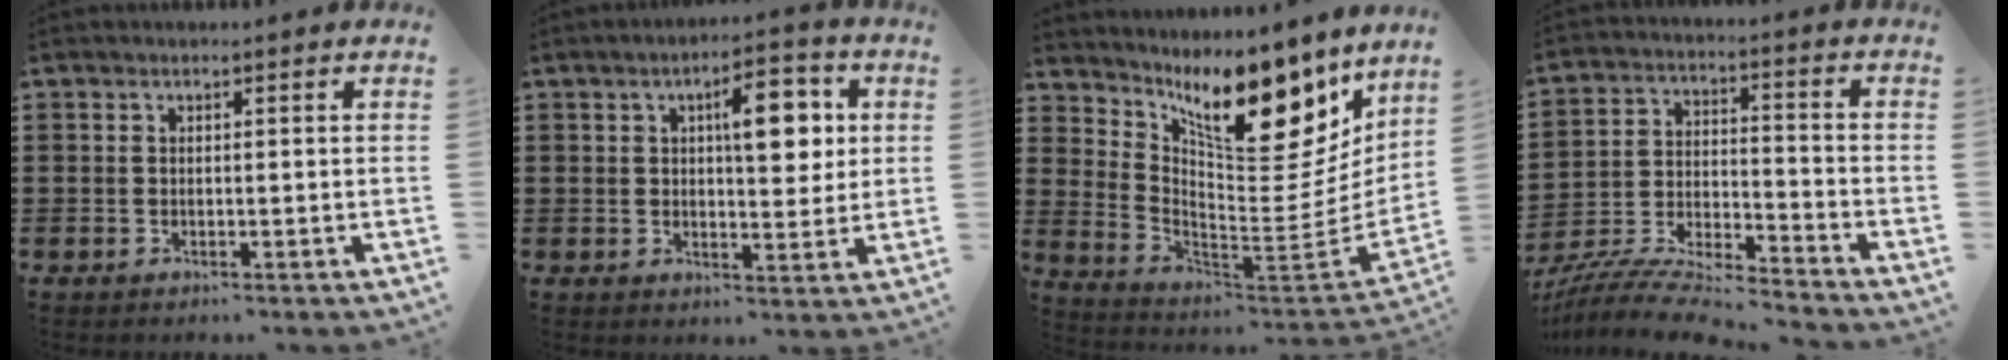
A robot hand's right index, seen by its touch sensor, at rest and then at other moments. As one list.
[{"total": 8.4, "force": [2.4, 3.6, 7.2], "torque": [-0.098, -0.006, 0.029]}, {"total": 13.8, "force": [9.6, 4.7, 8.6], "torque": [-0.143, -0.081, 0.157]}, {"total": 7.7, "force": [-7.4, 0.4, 2.1], "torque": [-0.049, -0.003, -0.150]}]